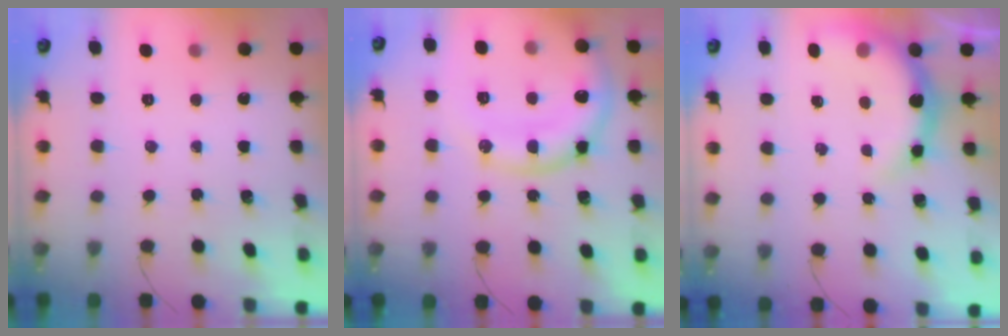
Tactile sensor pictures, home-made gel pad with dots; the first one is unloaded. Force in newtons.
{"total": 15.7, "press": 15.6, "slide": 1.9}
{"total": 8.1, "press": 8.0, "slide": 1.2}